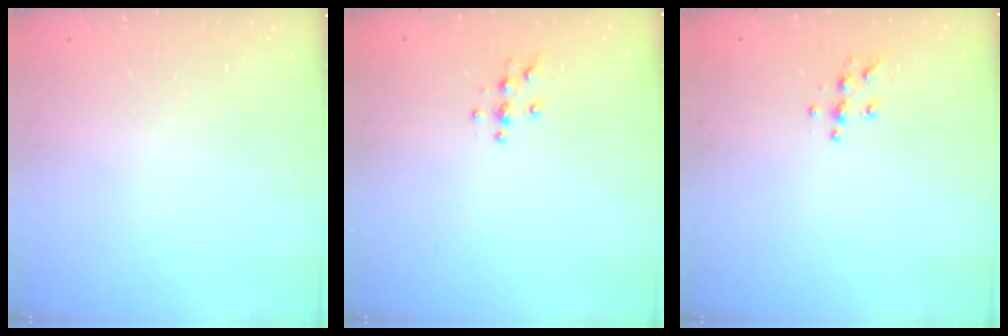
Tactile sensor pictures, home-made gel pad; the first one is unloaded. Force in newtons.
{"total": 3.8, "press": 3.8, "slide": 0.4}
{"total": 4.9, "press": 4.9, "slide": 0.2}